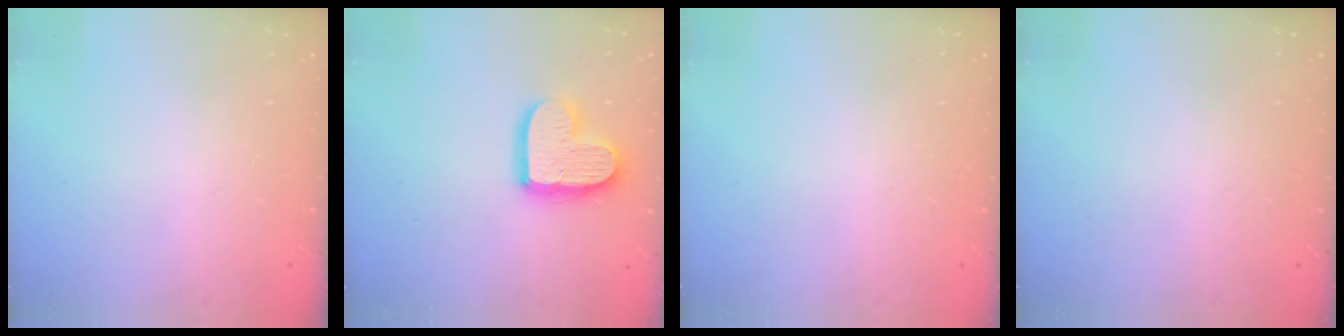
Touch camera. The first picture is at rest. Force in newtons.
{"total": 14.5, "press": 14.4, "slide": 1.3}
{"total": 0.0}
{"total": 0.0}